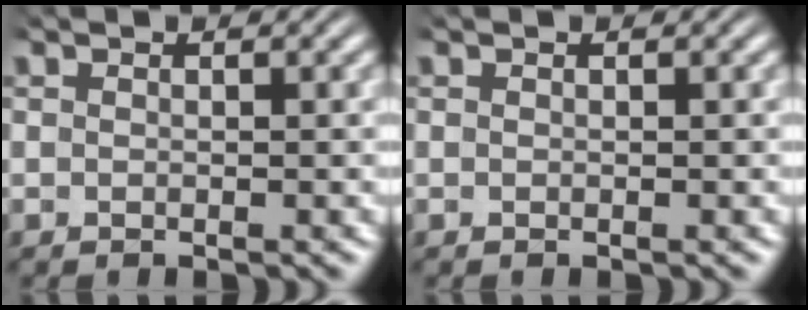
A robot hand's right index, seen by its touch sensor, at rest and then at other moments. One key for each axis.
{"total": 0.0}